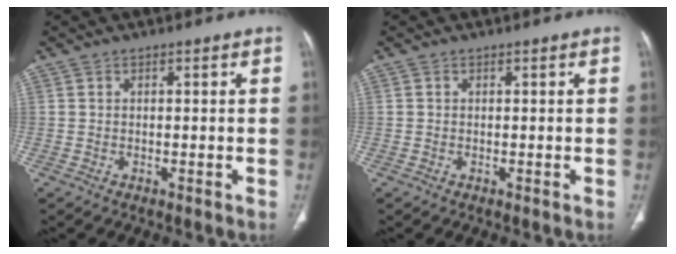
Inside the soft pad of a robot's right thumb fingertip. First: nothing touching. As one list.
[{"total": 0.0}]